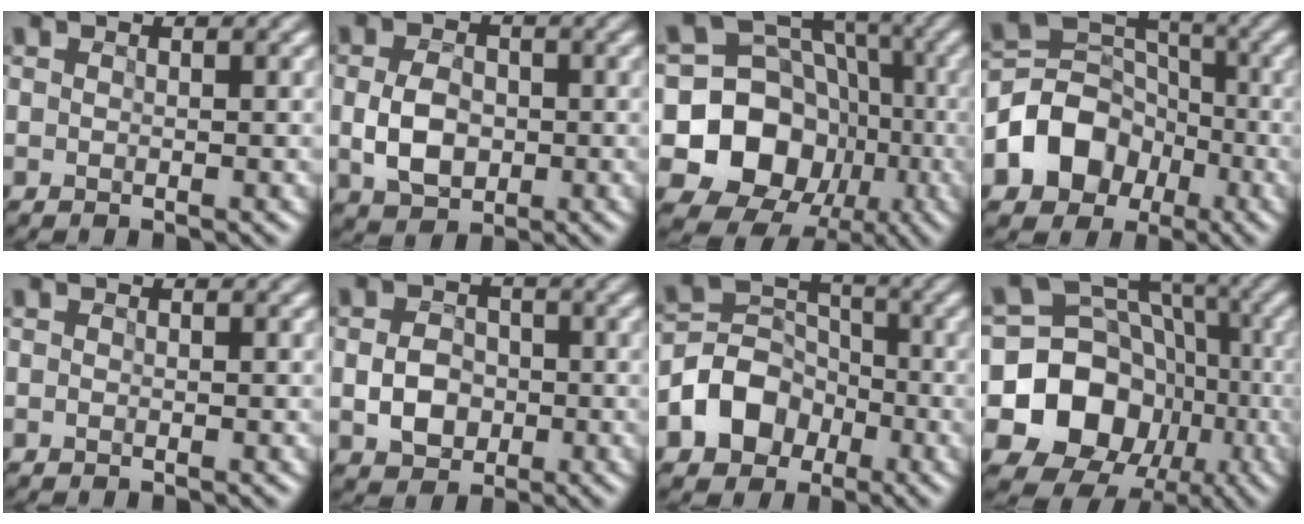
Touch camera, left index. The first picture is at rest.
{"total": 4.0, "force": [-0.6, 2.7, 2.8], "torque": [-0.065, 0.000, -0.003]}
{"total": 11.8, "force": [-2.5, 10.1, 5.5], "torque": [-0.111, -0.003, -0.061]}
{"total": 7.0, "force": [-2.9, 5.4, 3.3], "torque": [-0.045, 0.009, -0.055]}
{"total": 0.0}
{"total": 3.3, "force": [-0.8, 2.5, 1.9], "torque": [-0.037, 0.004, -0.007]}
{"total": 5.7, "force": [-2.7, 4.3, 2.6], "torque": [-0.040, 0.010, -0.049]}
{"total": 12.4, "force": [-2.9, 10.3, 6.1], "torque": [-0.122, -0.005, -0.057]}